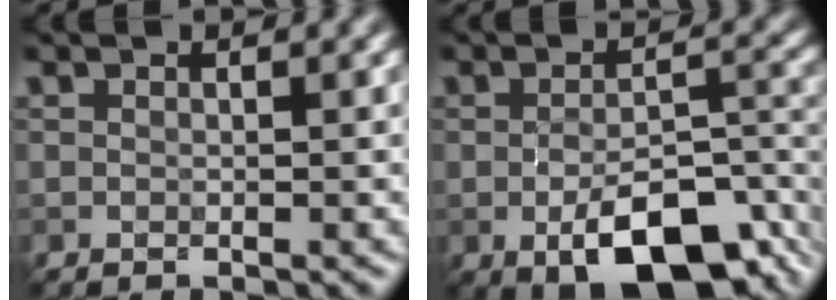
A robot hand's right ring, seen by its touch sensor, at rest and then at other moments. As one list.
[{"total": 8.9, "force": [-4.2, 3.9, 6.9], "torque": [-0.109, -0.004, -0.052]}]